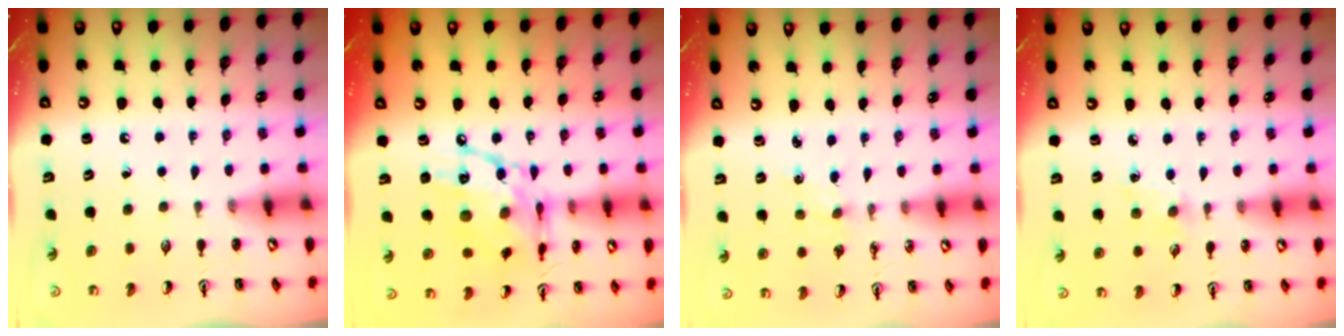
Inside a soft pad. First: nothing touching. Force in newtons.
{"total": 16.4, "press": 16.4, "slide": 1.3}
{"total": 0.0}
{"total": 2.6, "press": 2.5, "slide": 0.5}